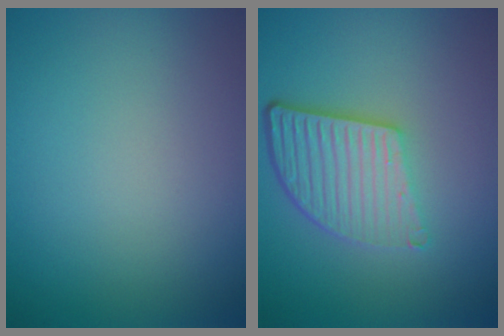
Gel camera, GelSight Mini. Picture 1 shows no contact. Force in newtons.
{"total": 5.5, "press": 4.0, "slide": 3.8}